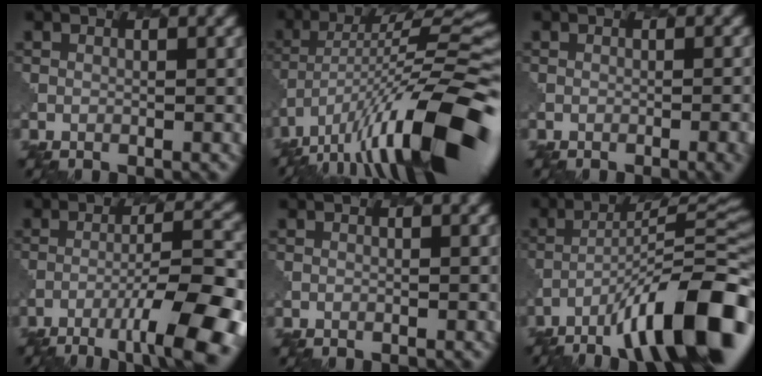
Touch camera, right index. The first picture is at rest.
{"total": 14.1, "force": [-7.6, 4.1, 11.1], "torque": [-0.198, 0.008, -0.134]}
{"total": 3.3, "force": [-1.1, 1.3, 2.8], "torque": [-0.009, 0.012, -0.014]}
{"total": 9.4, "force": [-5.6, 1.8, 7.3], "torque": [-0.117, 0.010, -0.089]}
{"total": 0.0}
{"total": 12.9, "force": [-7.7, 2.7, 10.1], "torque": [-0.167, 0.007, -0.126]}